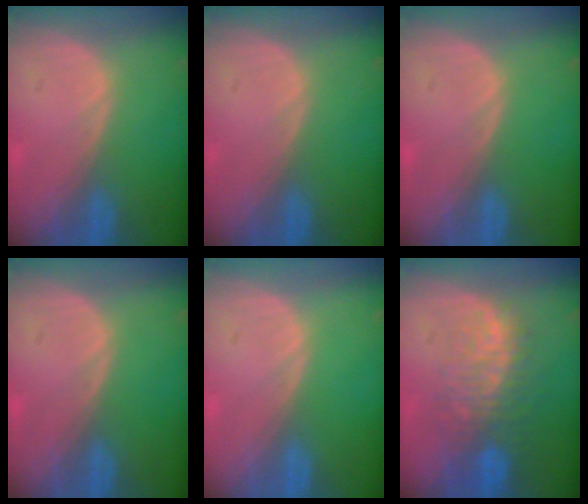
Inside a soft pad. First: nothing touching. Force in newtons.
{"total": 0.0}
{"total": 0.0}
{"total": 0.0}
{"total": 0.0}
{"total": 9.9, "press": 8.4, "slide": 5.2}